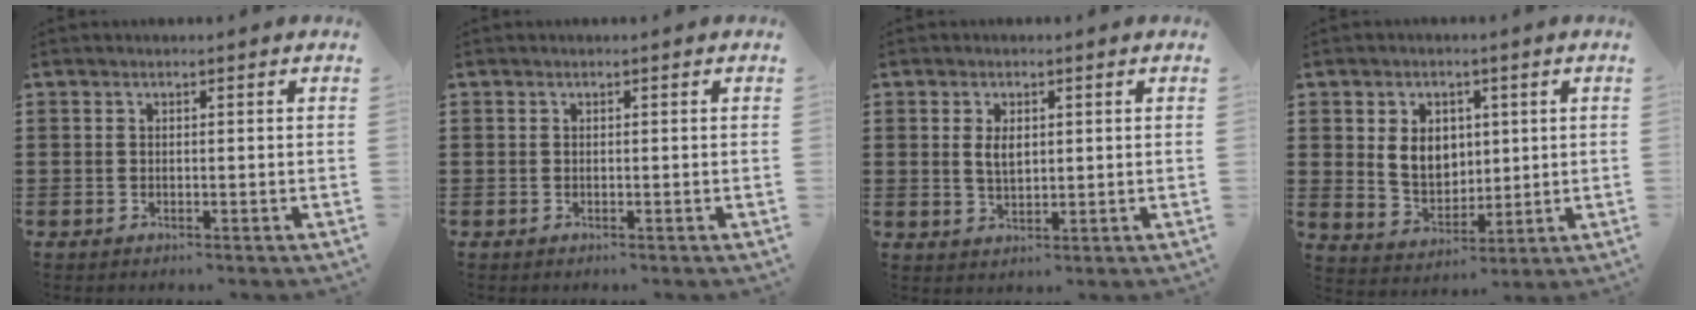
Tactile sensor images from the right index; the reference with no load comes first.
{"total": 0.0}
{"total": 3.0, "force": [0.7, 1.5, 2.5], "torque": [-0.053, 0.006, 0.011]}
{"total": 6.5, "force": [1.3, 5.2, 3.7], "torque": [-0.072, 0.009, 0.020]}